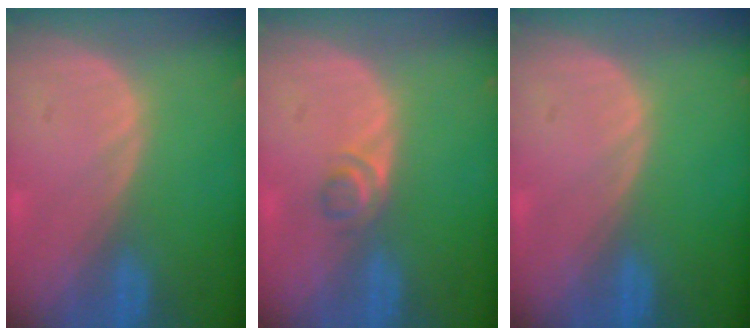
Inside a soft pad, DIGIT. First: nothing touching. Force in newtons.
{"total": 2.2, "press": 2.0, "slide": 0.9}
{"total": 0.0}